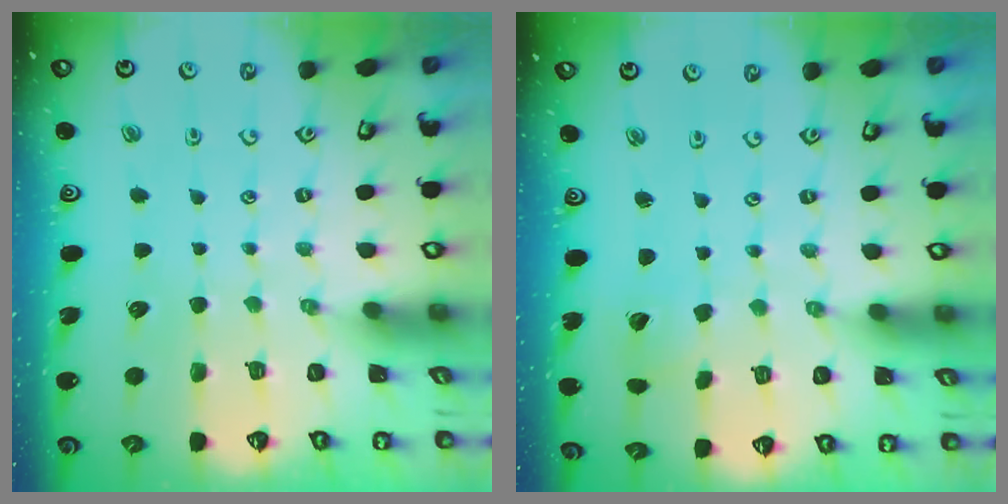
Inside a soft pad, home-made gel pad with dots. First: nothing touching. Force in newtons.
{"total": 1.8, "press": 1.7, "slide": 0.3}